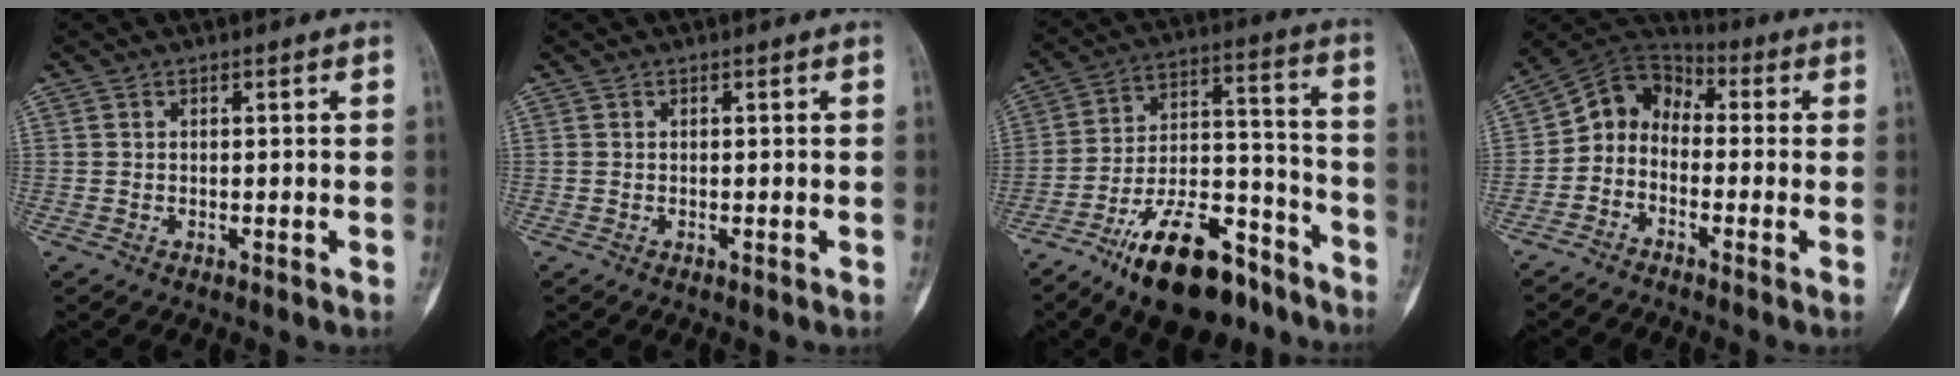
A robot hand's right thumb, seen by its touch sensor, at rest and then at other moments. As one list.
[{"total": 0.0}, {"total": 20.4, "force": [-13.8, 8.5, 12.4], "torque": [-0.201, 0.095, -0.229]}, {"total": 8.0, "force": [-1.9, 6.4, 4.4], "torque": [-0.061, 0.053, -0.057]}]